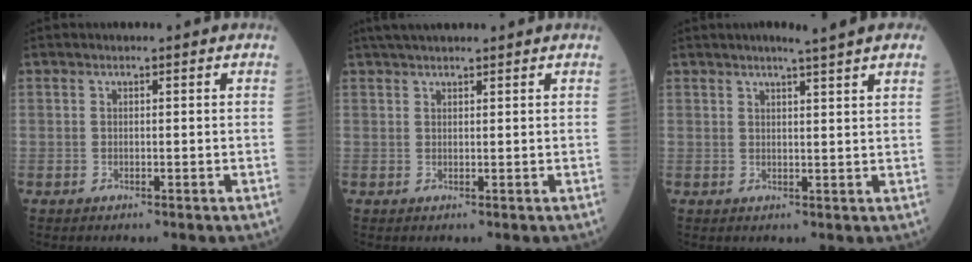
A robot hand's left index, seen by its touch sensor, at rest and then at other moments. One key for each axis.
{"total": 6.9, "fx": 6.0, "fy": 0.7, "fz": 3.4, "tx": -0.052, "ty": 0.033, "tz": 0.096}
{"total": 5.6, "fx": 4.4, "fy": -0.6, "fz": 3.4, "tx": -0.048, "ty": 0.007, "tz": 0.049}